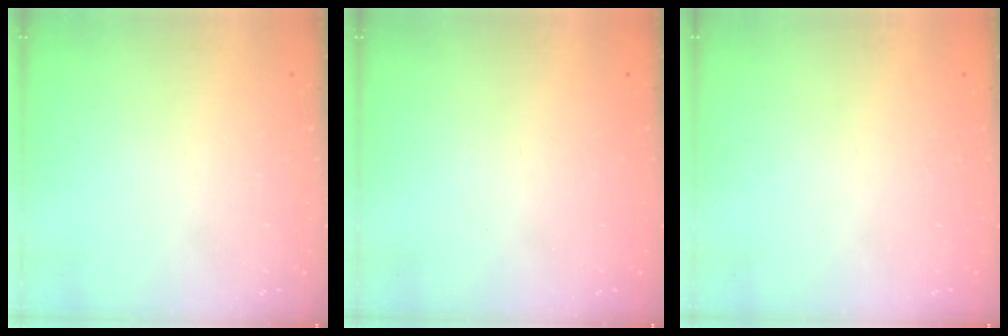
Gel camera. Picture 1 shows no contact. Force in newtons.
{"total": 1.5, "press": 1.3, "slide": 0.9}
{"total": 1.4, "press": 1.2, "slide": 0.7}